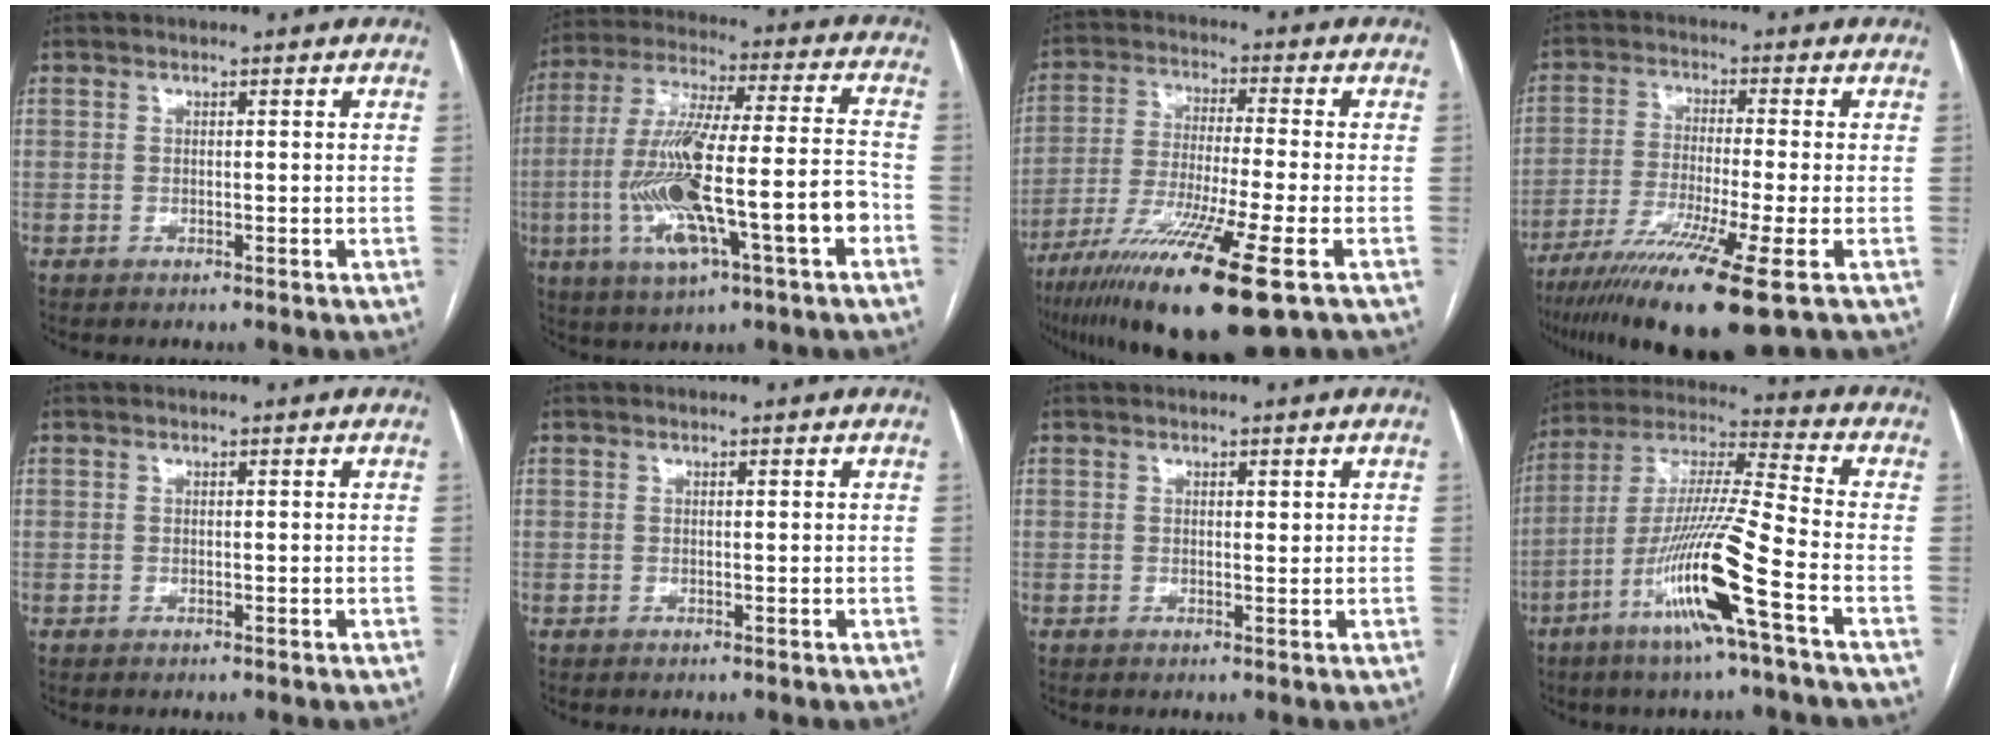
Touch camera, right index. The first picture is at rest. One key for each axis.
{"total": 19.2, "fx": -5.5, "fy": 2.4, "fz": 18.2, "tx": -0.352, "ty": 0.003, "tz": -0.089}
{"total": 17.1, "fx": -9.6, "fy": 0.0, "fz": 14.2, "tx": -0.264, "ty": -0.046, "tz": -0.168}
{"total": 14.1, "fx": -8.7, "fy": -0.9, "fz": 11.1, "tx": -0.207, "ty": -0.041, "tz": -0.146}
{"total": 0.0}
{"total": 0.0}
{"total": 0.7, "fx": 0.4, "fy": 0.2, "fz": 0.6, "tx": -0.011, "ty": -0.001, "tz": 0.006}
{"total": 16.0, "fx": -7.0, "fy": -0.8, "fz": 14.3, "tx": -0.288, "ty": -0.014, "tz": -0.135}